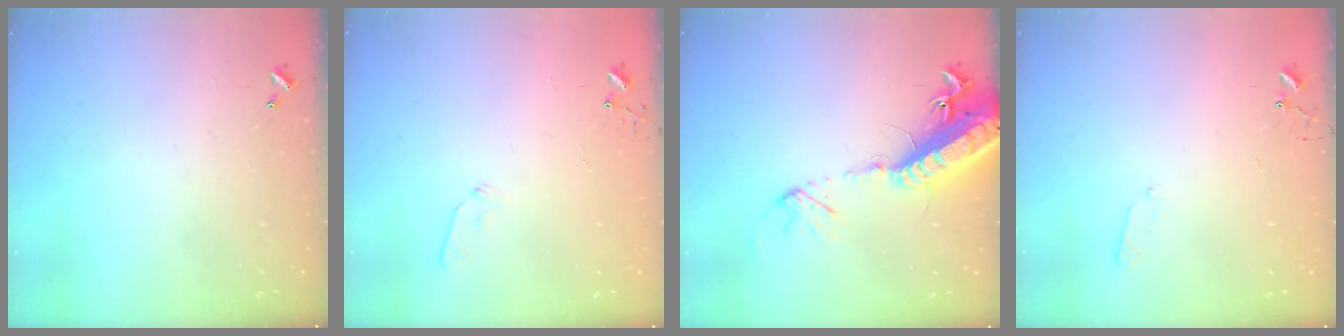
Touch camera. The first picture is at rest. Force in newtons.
{"total": 4.8, "press": 4.7, "slide": 1.0}
{"total": 20.9, "press": 20.3, "slide": 4.9}
{"total": 4.1, "press": 4.0, "slide": 0.6}